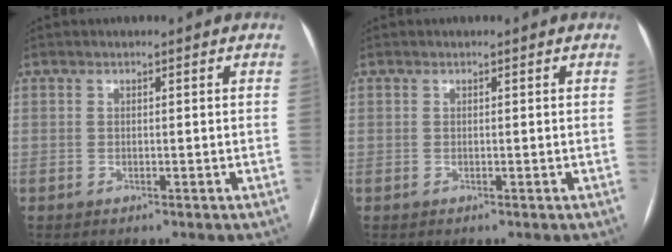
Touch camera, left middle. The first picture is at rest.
{"total": 0.0}